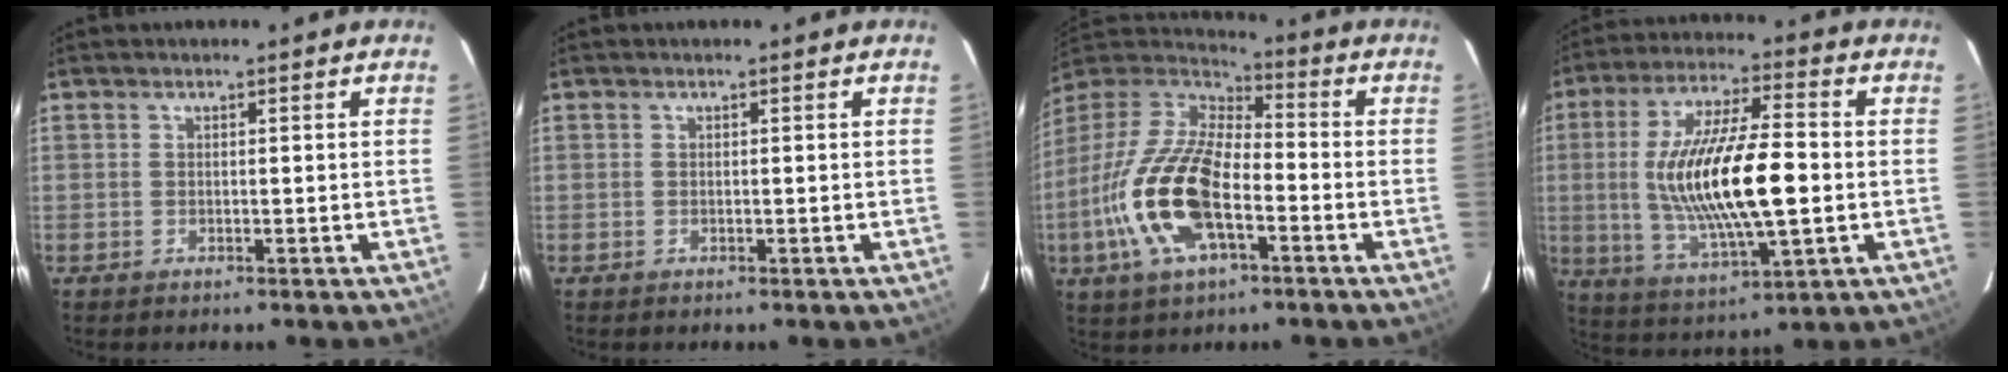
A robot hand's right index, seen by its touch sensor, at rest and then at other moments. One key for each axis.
{"total": 0.0}
{"total": 19.9, "fx": -6.6, "fy": 8.8, "fz": 16.5, "tx": -0.350, "ty": -0.022, "tz": -0.131}
{"total": 19.4, "fx": -0.9, "fy": 5.6, "fz": 18.6, "tx": -0.354, "ty": -0.007, "tz": -0.008}